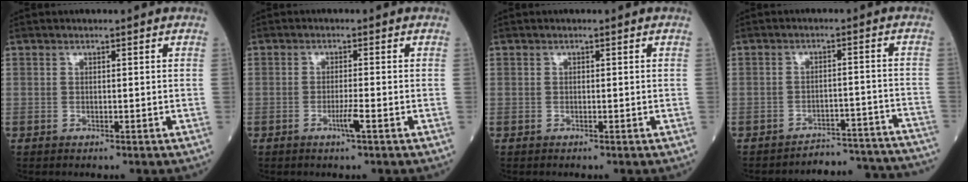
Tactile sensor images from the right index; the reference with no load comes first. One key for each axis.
{"total": 2.3, "fx": -1.1, "fy": -0.5, "fz": 2.0, "tx": -0.042, "ty": -0.005, "tz": -0.021}
{"total": 0.0}
{"total": 14.3, "fx": -14.2, "fy": 1.2, "fz": 0.4, "tx": 0.023, "ty": 0.031, "tz": -0.167}